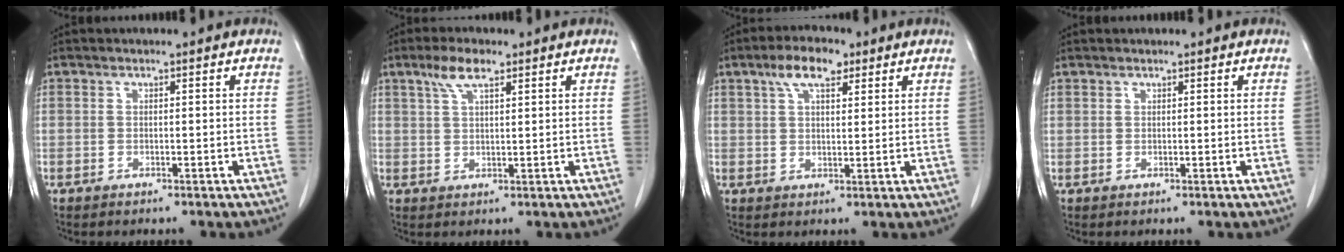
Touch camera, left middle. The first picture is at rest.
{"total": 4.6, "force": [2.9, 1.3, 3.3], "torque": [-0.072, 0.010, 0.058]}
{"total": 6.7, "force": [3.9, 2.5, 4.8], "torque": [-0.093, 0.017, 0.067]}
{"total": 0.0}